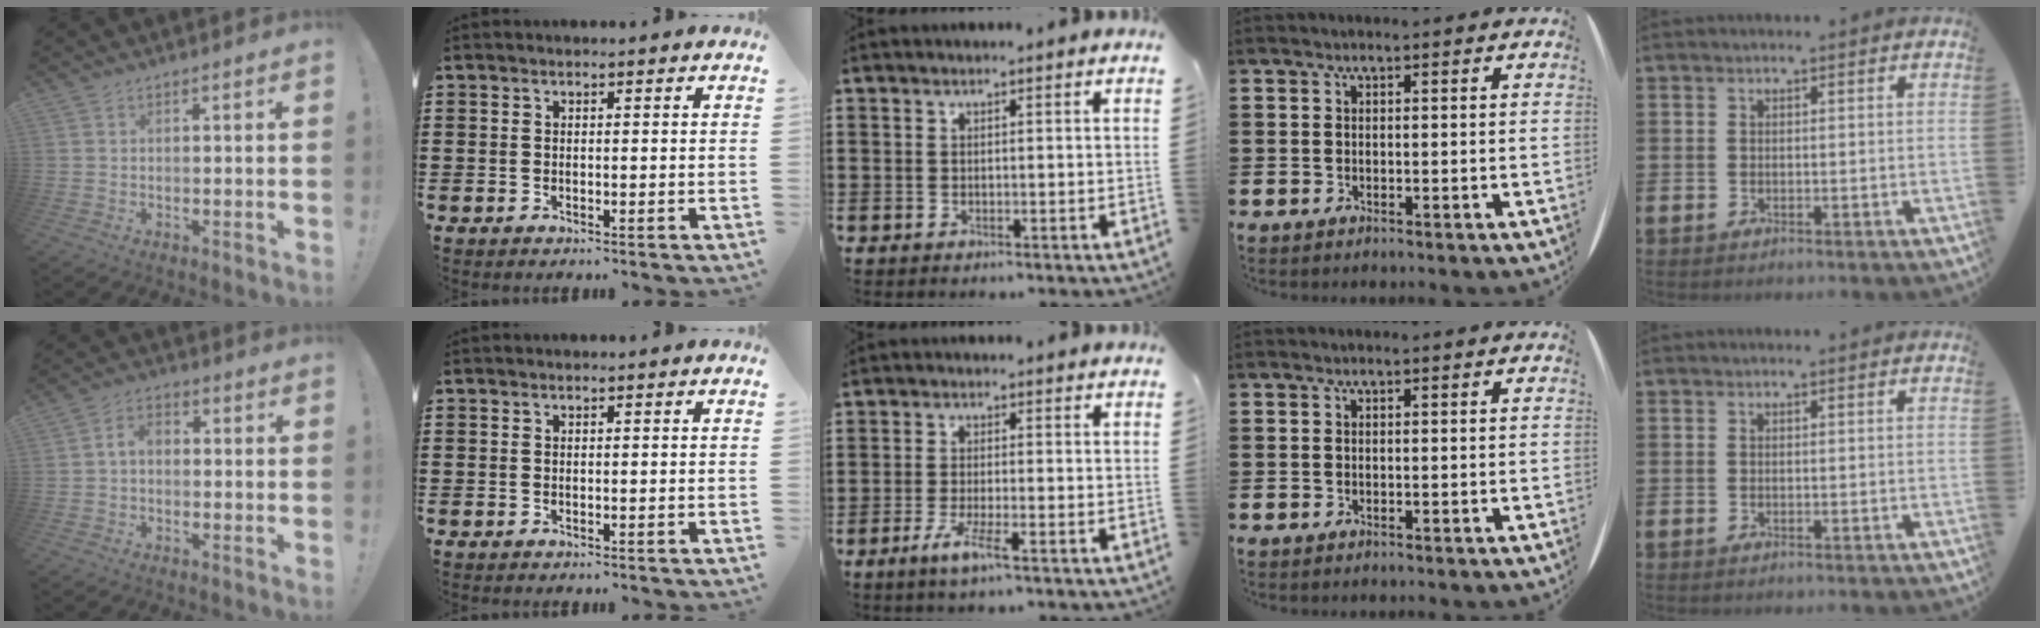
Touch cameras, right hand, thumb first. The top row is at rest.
{"thumb": {"total": 4.3, "force": [-0.7, 2.5, 3.4], "torque": [-0.068, 0.010, -0.016]}, "middle": {"total": 4.1, "force": [-2.3, 0.4, 3.4], "torque": [-0.068, -0.007, -0.044]}}